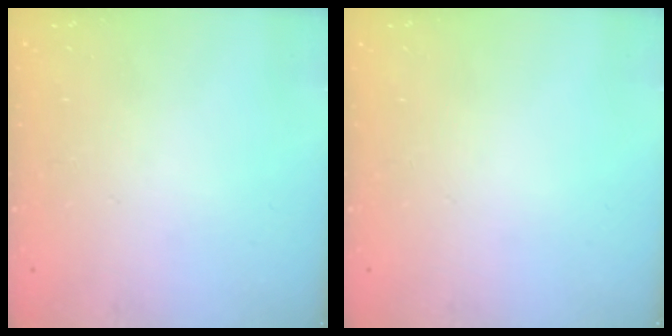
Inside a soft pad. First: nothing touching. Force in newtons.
{"total": 0.0}